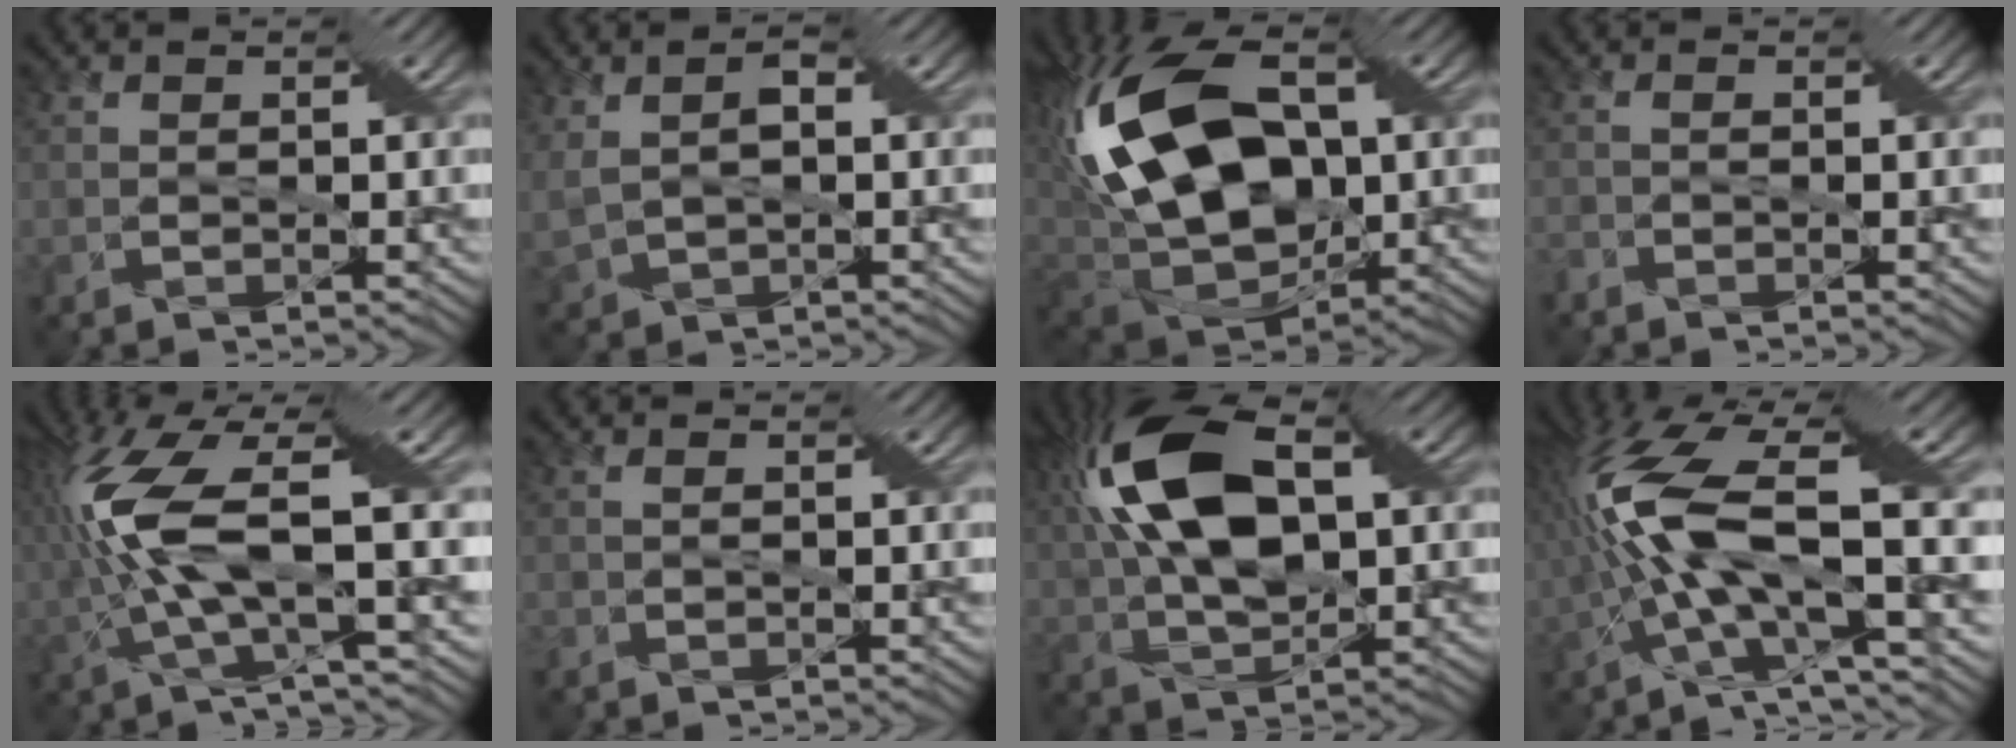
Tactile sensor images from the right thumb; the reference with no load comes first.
{"total": 4.8, "force": [1.1, 2.8, 3.8], "torque": [-0.101, -0.004, 0.024]}
{"total": 20.0, "force": [3.4, 12.0, 15.7], "torque": [-0.346, 0.018, 0.073]}
{"total": 1.4, "force": [-1.3, 0.1, 0.5], "torque": [-0.013, 0.000, -0.028]}
{"total": 12.1, "force": [0.5, 3.0, 11.7], "torque": [-0.282, 0.010, 0.009]}
{"total": 0.6, "force": [-0.3, 0.3, 0.5], "torque": [-0.005, 0.001, -0.002]}
{"total": 14.9, "force": [3.9, 7.1, 12.5], "torque": [-0.250, 0.030, 0.056]}
{"total": 13.1, "force": [-0.4, 4.4, 12.4], "torque": [-0.271, 0.008, -0.017]}